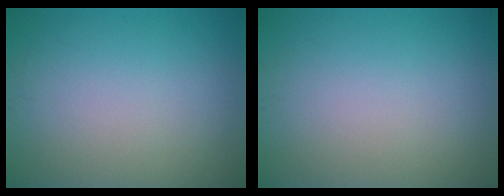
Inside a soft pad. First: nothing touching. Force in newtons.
{"total": 0.0}